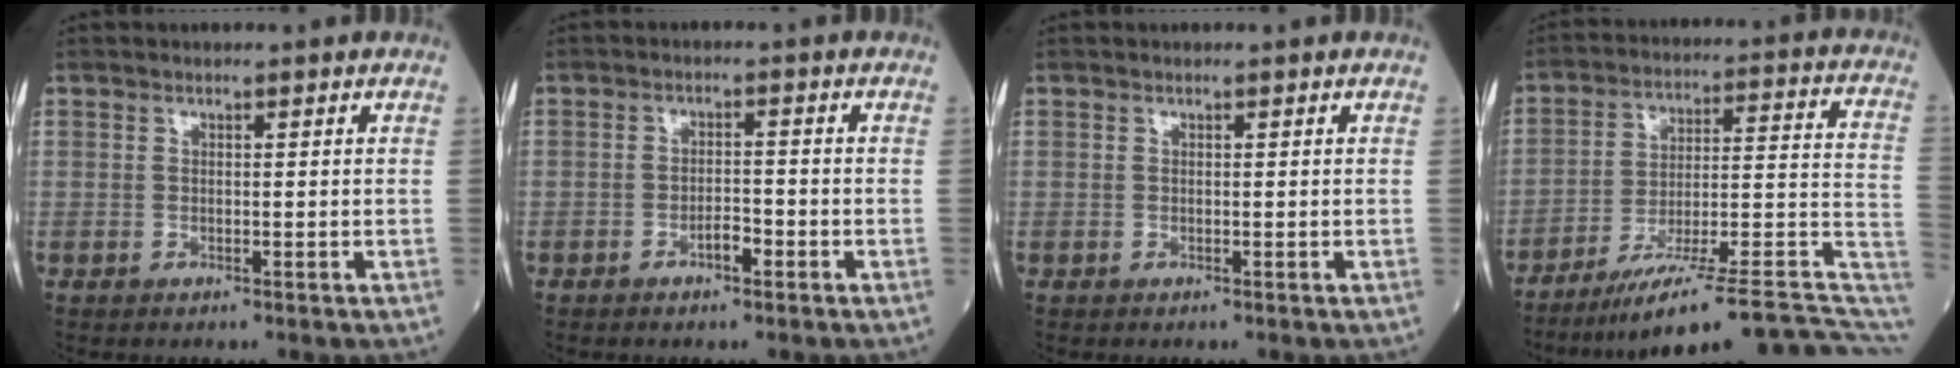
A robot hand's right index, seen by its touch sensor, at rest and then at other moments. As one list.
[{"total": 2.4, "force": [-1.4, 0.8, 1.8], "torque": [-0.027, 0.004, -0.025]}, {"total": 0.0}, {"total": 21.4, "force": [-15.5, 1.8, 14.6], "torque": [-0.142, 0.035, -0.233]}]